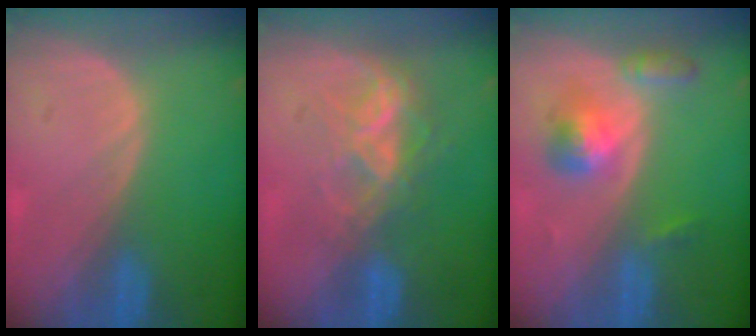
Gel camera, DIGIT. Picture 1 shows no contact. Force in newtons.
{"total": 7.3, "press": 6.2, "slide": 3.9}
{"total": 5.2, "press": 4.9, "slide": 1.7}